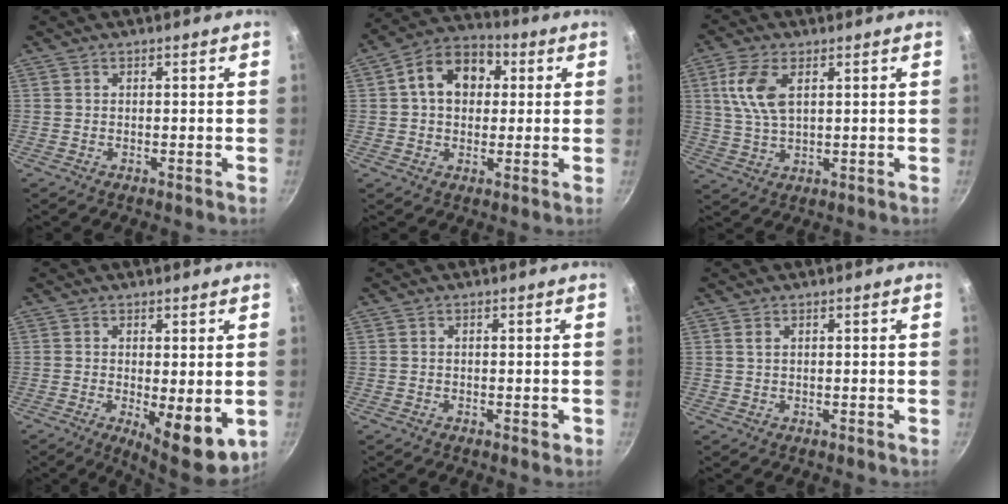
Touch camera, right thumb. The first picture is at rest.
{"total": 11.9, "force": [2.5, 8.9, 7.6], "torque": [-0.089, 0.021, 0.022]}
{"total": 8.6, "force": [2.6, 4.4, 6.9], "torque": [-0.139, -0.003, 0.054]}
{"total": 9.4, "force": [-1.5, 3.2, 8.7], "torque": [-0.103, -0.009, -0.007]}
{"total": 0.9, "force": [-0.4, 0.5, 0.7], "torque": [-0.008, 0.004, -0.005]}
{"total": 1.0, "force": [0.5, 0.6, 0.7], "torque": [-0.013, 0.001, 0.010]}